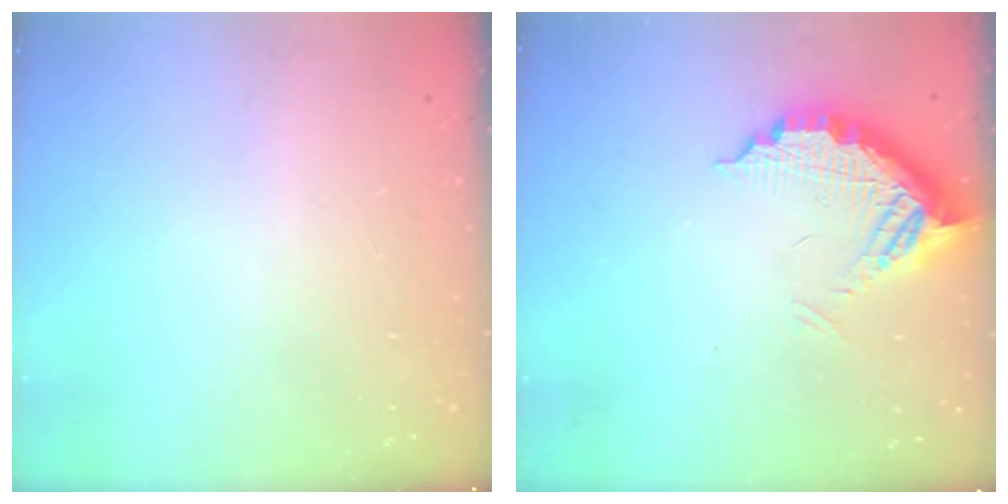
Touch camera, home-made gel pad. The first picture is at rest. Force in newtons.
{"total": 10.8, "press": 10.7, "slide": 0.9}